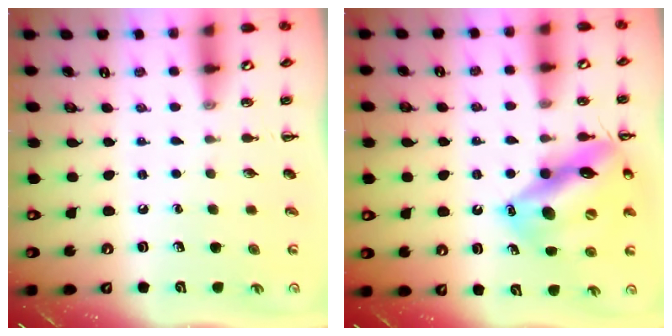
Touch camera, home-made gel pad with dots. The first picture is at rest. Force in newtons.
{"total": 16.9, "press": 16.7, "slide": 3.0}